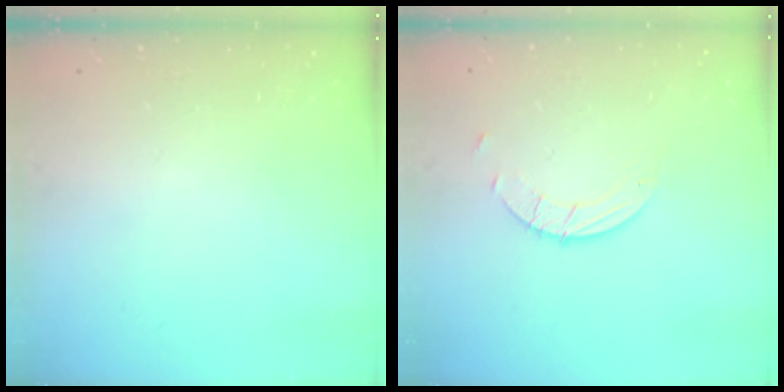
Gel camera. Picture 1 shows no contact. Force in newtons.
{"total": 2.7, "press": 2.7, "slide": 0.3}